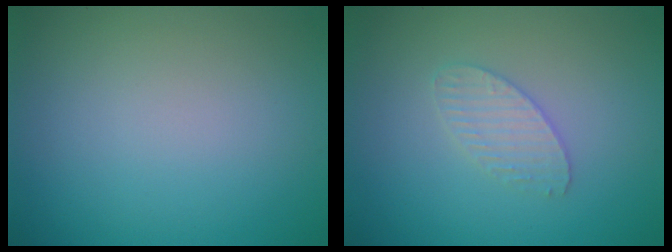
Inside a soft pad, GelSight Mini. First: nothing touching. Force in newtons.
{"total": 2.0, "press": 2.0, "slide": 0.1}